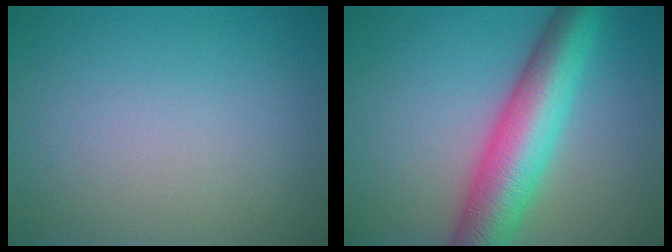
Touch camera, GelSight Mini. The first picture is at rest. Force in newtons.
{"total": 9.1, "press": 9.0, "slide": 0.4}